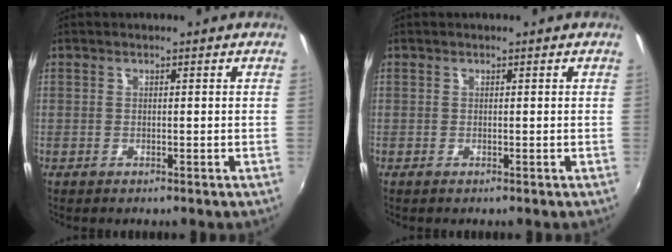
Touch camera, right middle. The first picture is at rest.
{"total": 0.0}